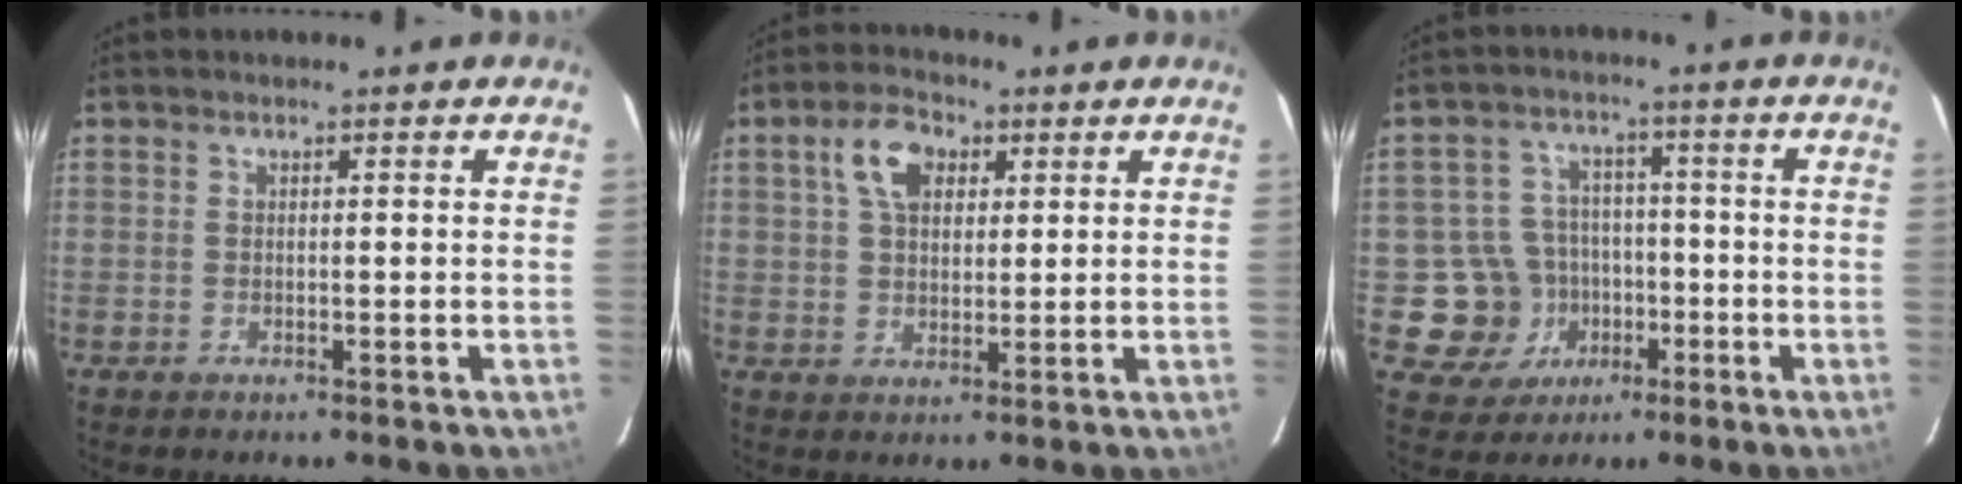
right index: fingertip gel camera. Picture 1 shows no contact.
{"total": 7.1, "force": [2.8, 4.5, 4.8], "torque": [-0.088, 0.025, 0.050]}
{"total": 9.9, "force": [-2.9, 9.4, 1.3], "torque": [-0.049, 0.025, -0.031]}